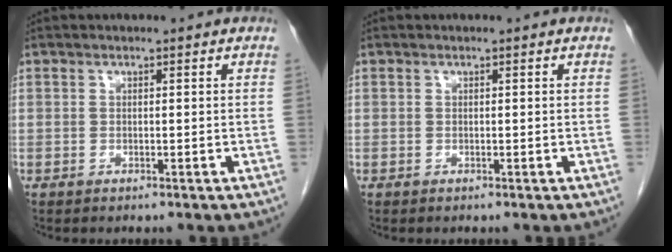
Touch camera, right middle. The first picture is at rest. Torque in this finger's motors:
{"motor_torque": [0.03, -0.03, -0.01, 0.00]}